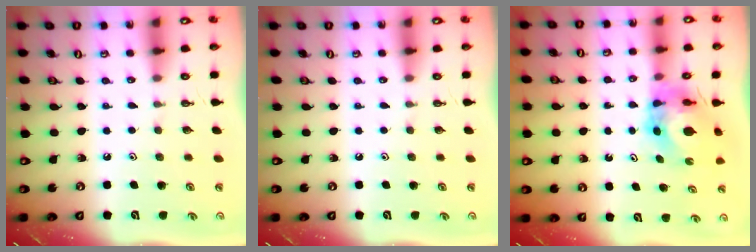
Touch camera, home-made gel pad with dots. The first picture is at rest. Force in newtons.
{"total": 0.0}
{"total": 7.1, "press": 7.1, "slide": 0.7}